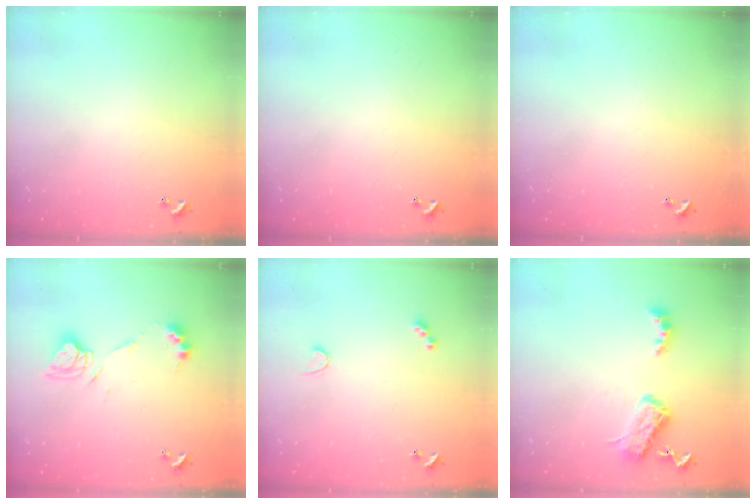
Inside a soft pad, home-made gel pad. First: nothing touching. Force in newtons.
{"total": 0.0}
{"total": 0.0}
{"total": 10.9, "press": 10.9, "slide": 1.0}
{"total": 2.6, "press": 2.5, "slide": 0.5}
{"total": 5.3, "press": 5.2, "slide": 0.8}